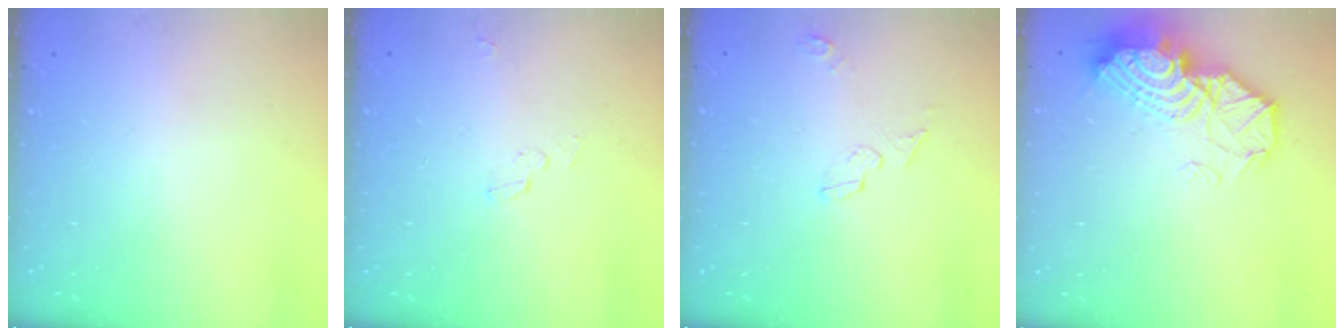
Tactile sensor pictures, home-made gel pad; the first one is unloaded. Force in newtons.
{"total": 3.3, "press": 3.1, "slide": 1.2}
{"total": 5.5, "press": 4.5, "slide": 3.2}
{"total": 15.7, "press": 15.6, "slide": 1.3}